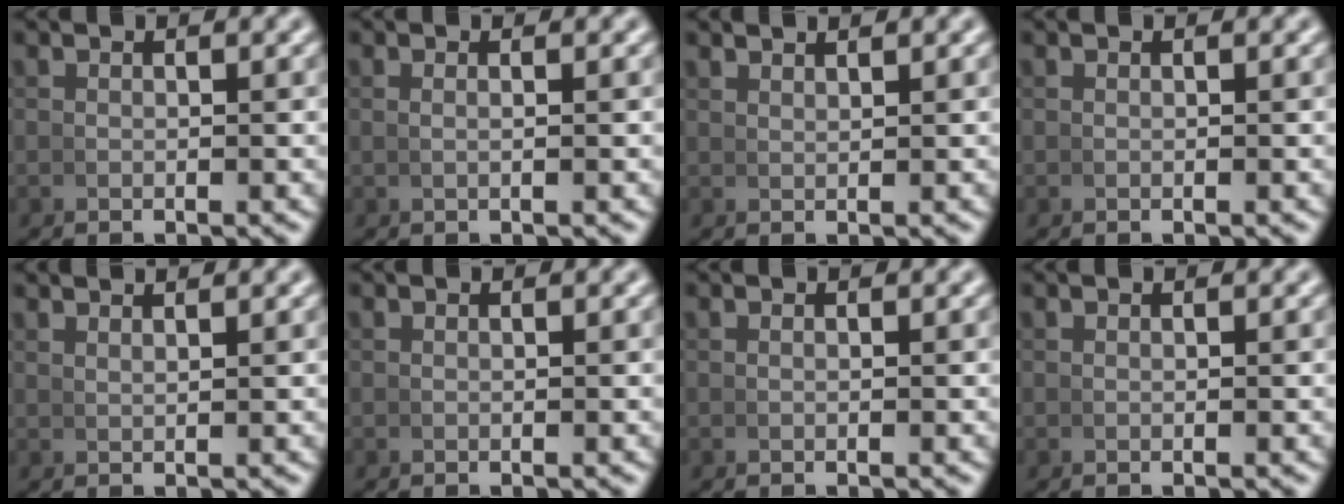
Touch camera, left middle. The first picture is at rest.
{"total": 0.6, "force": [0.2, -0.3, 0.4], "torque": [-0.011, 0.000, 0.006]}
{"total": 1.7, "force": [1.7, -0.3, 0.2], "torque": [0.001, 0.002, 0.034]}
{"total": 0.0}
{"total": 1.9, "force": [1.8, -0.4, 0.4], "torque": [-0.003, 0.004, 0.034]}
{"total": 0.0}
{"total": 0.0}
{"total": 0.0}